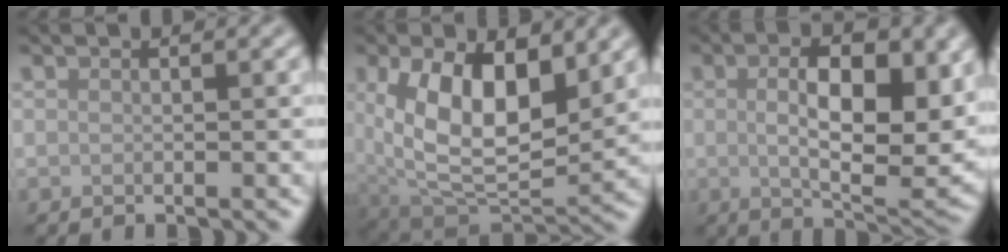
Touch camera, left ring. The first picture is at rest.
{"total": 10.8, "force": [2.4, 5.8, 8.8], "torque": [-0.160, -0.017, 0.045]}
{"total": 10.2, "force": [1.1, 4.3, 9.1], "torque": [-0.134, -0.005, 0.022]}